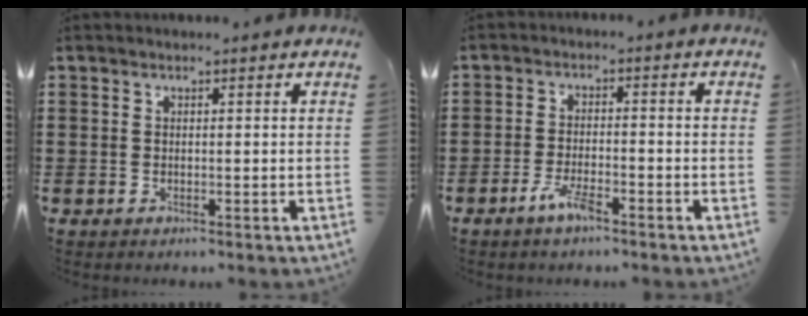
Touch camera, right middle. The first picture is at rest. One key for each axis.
{"total": 3.9, "fx": -2.6, "fy": 0.8, "fz": 2.8, "tx": -0.068, "ty": -0.003, "tz": -0.052}